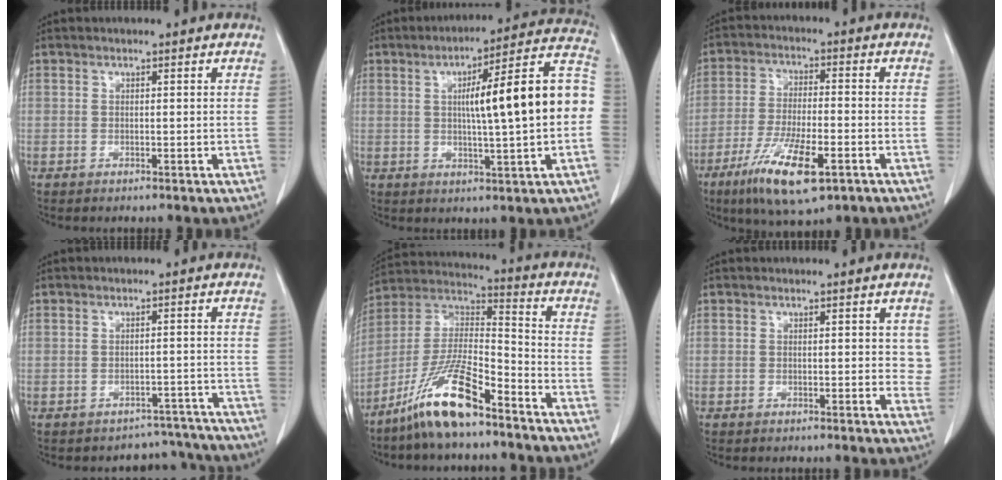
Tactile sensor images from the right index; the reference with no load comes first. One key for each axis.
{"total": 17.0, "fx": 0.8, "fy": 1.3, "fz": 16.9, "tx": -0.235, "ty": 0.037, "tz": 0.007}
{"total": 12.3, "fx": -6.5, "fy": 2.7, "fz": 10.0, "tx": -0.192, "ty": -0.023, "tz": -0.107}
{"total": 5.2, "fx": -4.6, "fy": 2.1, "fz": -1.2, "tx": 0.028, "ty": 0.037, "tz": -0.047}
{"total": 14.1, "fx": -9.8, "fy": 2.4, "fz": 9.8, "tx": -0.203, "ty": -0.002, "tz": -0.183}
{"total": 3.0, "fx": 1.1, "fy": 1.5, "fz": 2.3, "tx": -0.012, "ty": -0.006, "tz": 0.009}